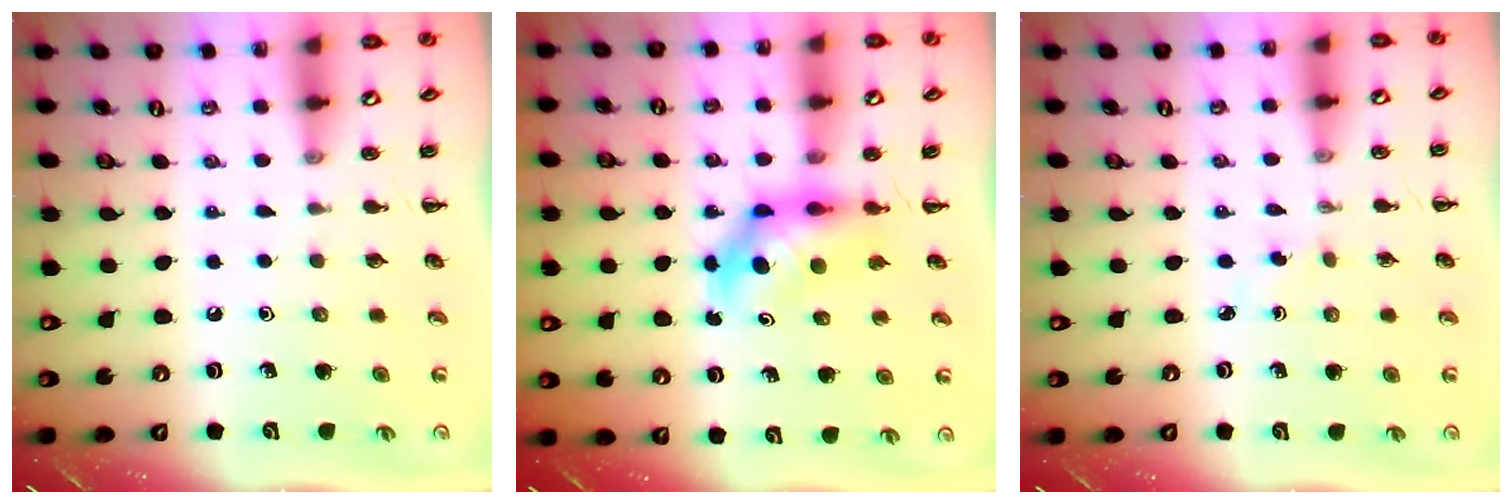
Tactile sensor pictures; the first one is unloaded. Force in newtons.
{"total": 5.7, "press": 5.6, "slide": 1.2}
{"total": 1.3, "press": 1.2, "slide": 0.6}